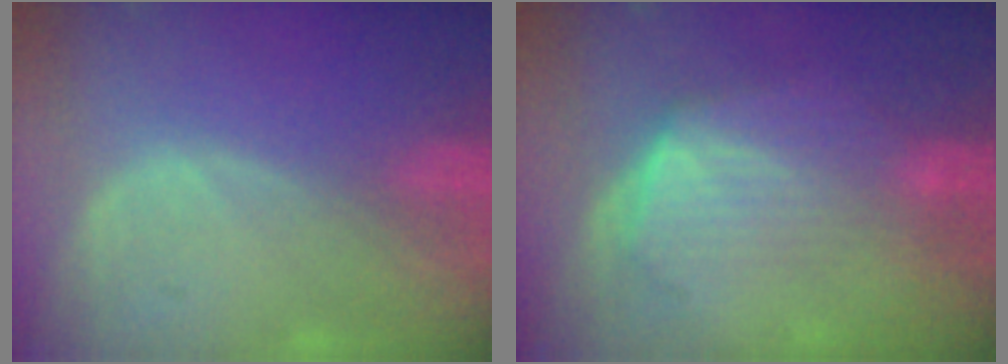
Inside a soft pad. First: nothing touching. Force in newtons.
{"total": 7.2, "press": 6.5, "slide": 3.0}